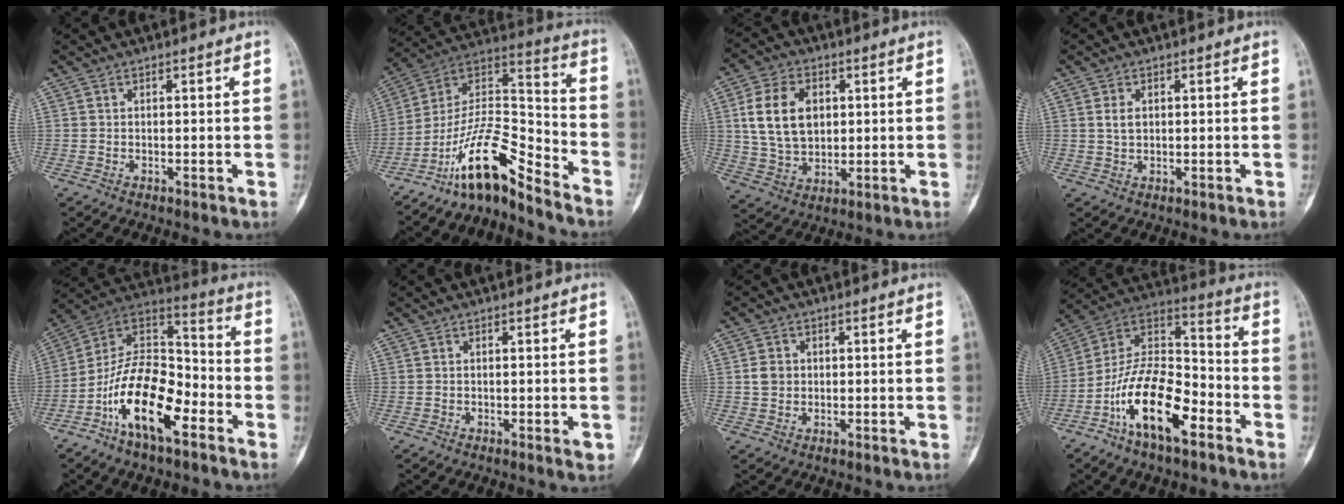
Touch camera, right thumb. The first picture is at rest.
{"total": 14.5, "force": [-11.2, 4.1, 8.3], "torque": [-0.132, 0.118, -0.209]}
{"total": 12.7, "force": [2.6, 8.9, 8.7], "torque": [-0.142, -0.004, 0.055]}
{"total": 2.4, "force": [0.6, 1.6, 1.7], "torque": [-0.029, 0.000, 0.014]}
{"total": 18.3, "force": [-8.4, 8.5, 13.9], "torque": [-0.228, 0.071, -0.159]}
{"total": 1.8, "force": [-0.6, 0.4, 1.7], "torque": [-0.016, -0.004, -0.007]}
{"total": 3.2, "force": [0.2, 2.8, 1.5], "torque": [-0.016, 0.005, 0.003]}
{"total": 17.9, "force": [-8.7, 7.9, 13.5], "torque": [-0.228, 0.069, -0.165]}